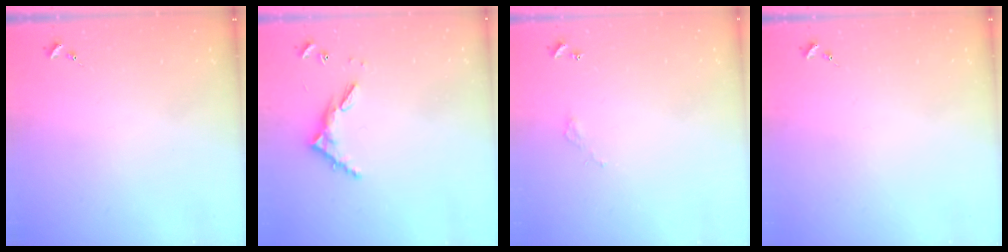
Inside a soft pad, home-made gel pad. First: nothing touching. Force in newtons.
{"total": 6.3, "press": 6.3, "slide": 0.5}
{"total": 2.8, "press": 2.8, "slide": 0.2}
{"total": 0.0}